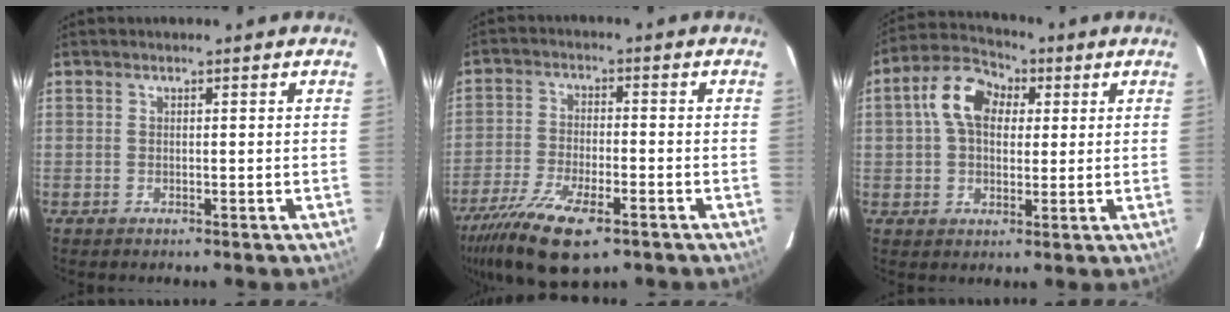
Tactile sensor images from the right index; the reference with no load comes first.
{"total": 14.6, "force": [-9.3, 5.1, 10.0], "torque": [-0.221, -0.043, -0.170]}
{"total": 10.4, "force": [2.6, 7.1, 7.1], "torque": [-0.142, 0.039, 0.039]}